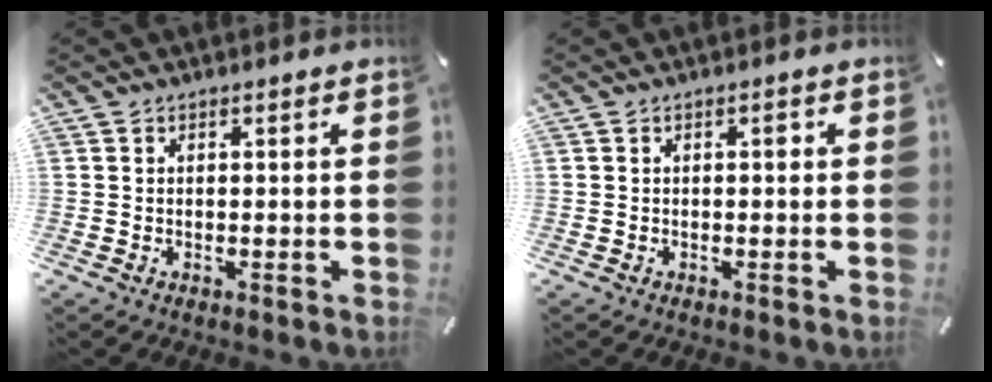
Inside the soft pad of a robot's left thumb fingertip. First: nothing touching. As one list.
[{"total": 1.1, "force": [0.1, 0.6, 0.9], "torque": [-0.018, 0.005, 0.000]}]